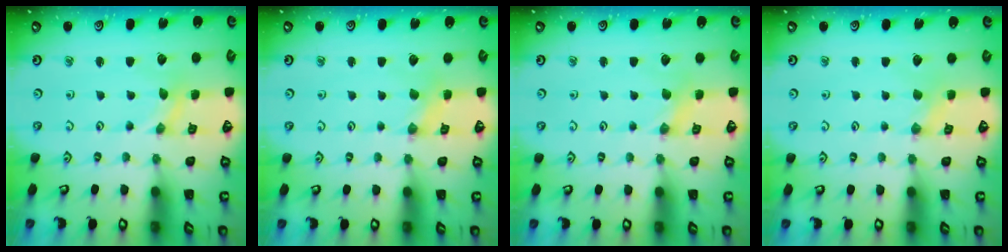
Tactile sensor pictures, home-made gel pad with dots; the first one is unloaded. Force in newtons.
{"total": 1.0, "press": 1.0, "slide": 0.2}
{"total": 0.0}
{"total": 0.5, "press": 0.5, "slide": 0.2}